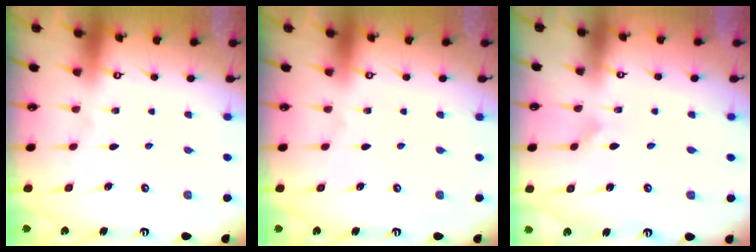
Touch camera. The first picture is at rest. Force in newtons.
{"total": 0.0}
{"total": 2.2, "press": 2.2, "slide": 0.2}